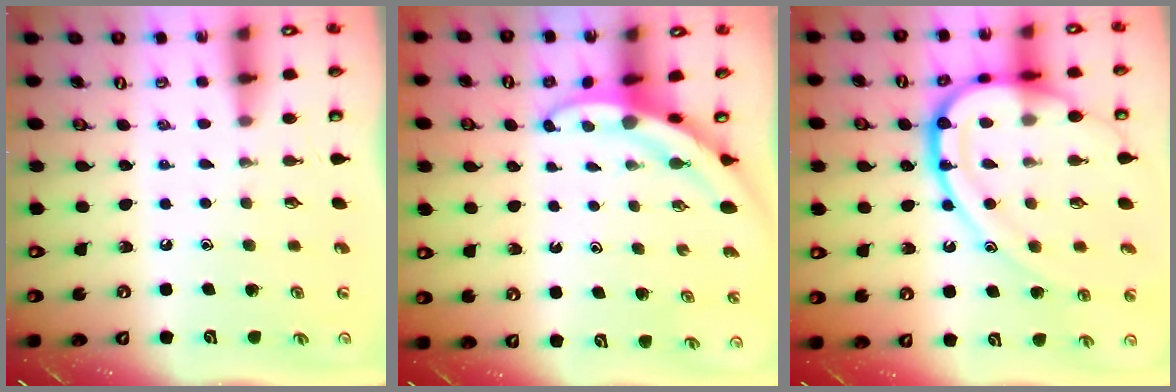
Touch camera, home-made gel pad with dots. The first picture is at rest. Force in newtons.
{"total": 3.3, "press": 3.3, "slide": 0.2}
{"total": 22.9, "press": 22.7, "slide": 2.3}